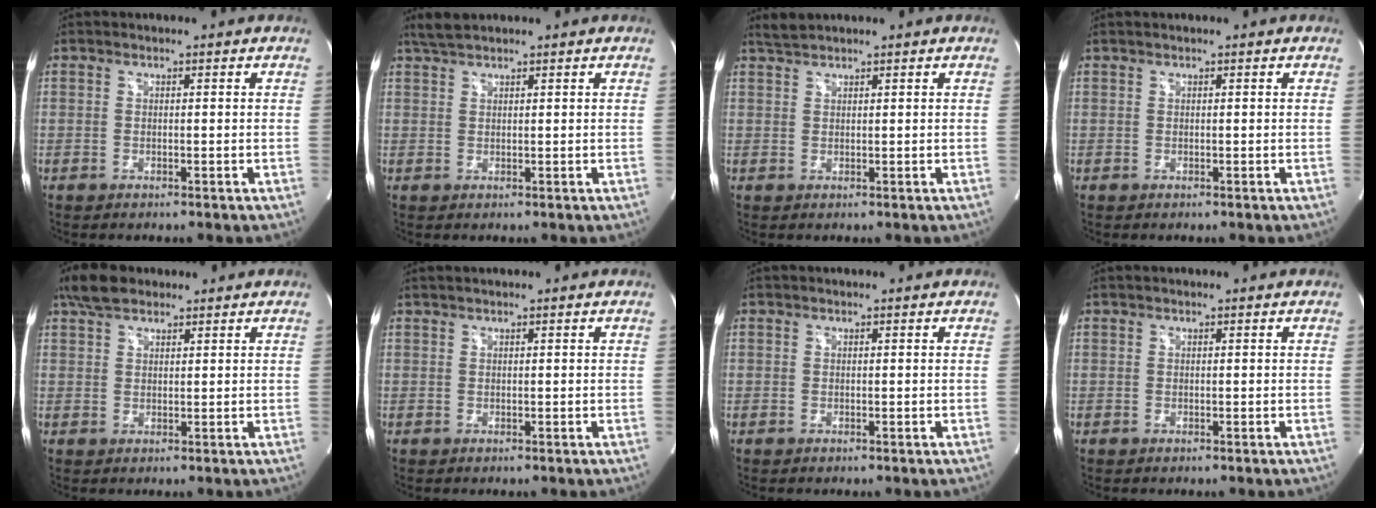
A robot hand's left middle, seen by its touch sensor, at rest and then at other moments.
{"total": 2.4, "force": [2.2, 0.2, 1.0], "torque": [-0.025, 0.013, 0.045]}
{"total": 1.6, "force": [1.6, -0.2, 0.2], "torque": [-0.009, 0.010, 0.037]}
{"total": 0.6, "force": [0.5, 0.0, 0.3], "torque": [-0.007, 0.014, 0.013]}
{"total": 4.7, "force": [3.6, 2.2, 2.1], "torque": [-0.051, 0.020, 0.073]}
{"total": 1.4, "force": [1.2, -0.1, 0.7], "torque": [-0.014, 0.016, 0.027]}
{"total": 0.0}
{"total": 0.0}